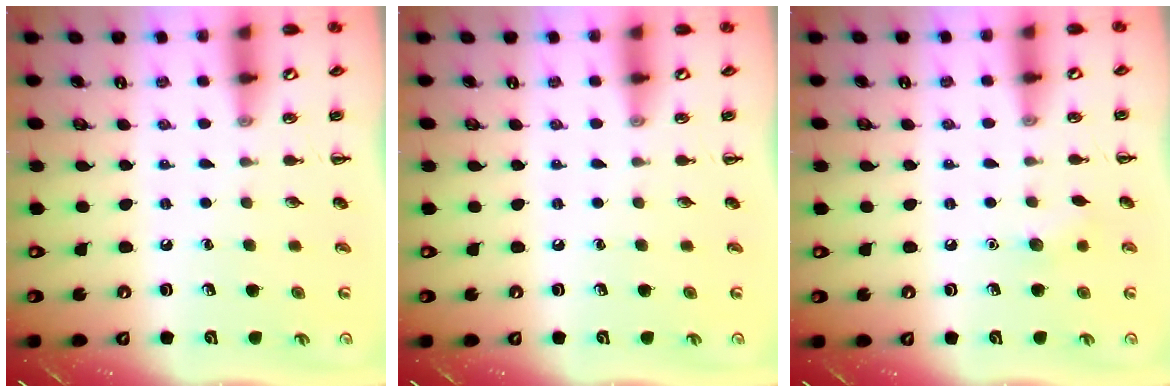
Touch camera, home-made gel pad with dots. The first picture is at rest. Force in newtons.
{"total": 0.0}
{"total": 5.4, "press": 5.2, "slide": 1.6}